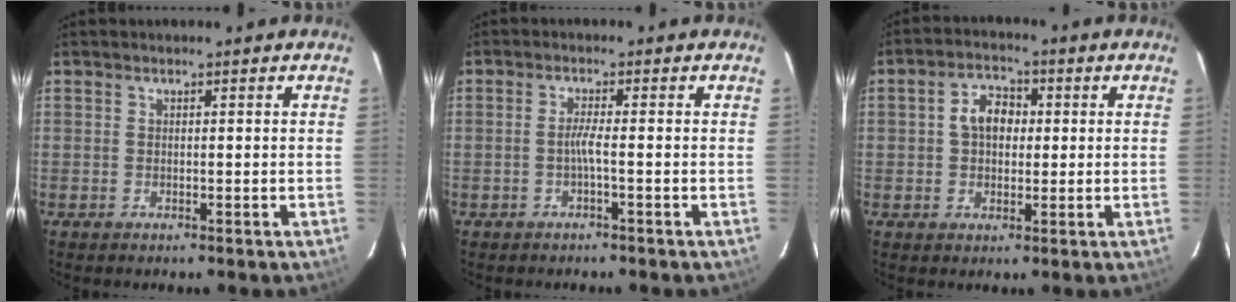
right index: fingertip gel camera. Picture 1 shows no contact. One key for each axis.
{"total": 1.9, "fx": -0.9, "fy": -0.5, "fz": 1.6, "tx": -0.034, "ty": 0.000, "tz": -0.017}
{"total": 5.9, "fx": 0.8, "fy": 4.2, "fz": 4.0, "tx": -0.072, "ty": 0.020, "tz": 0.014}